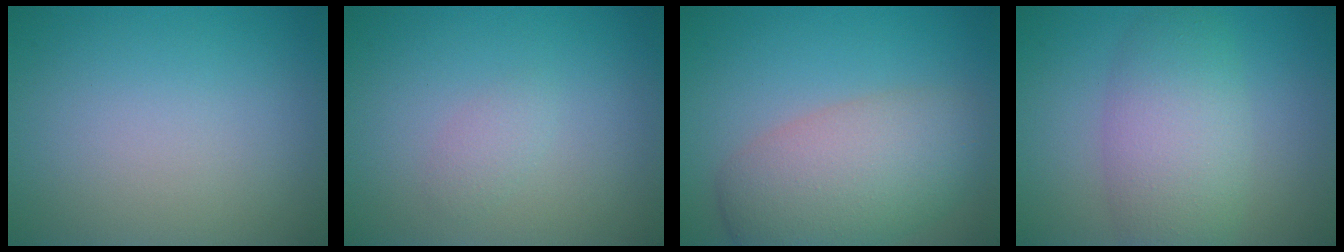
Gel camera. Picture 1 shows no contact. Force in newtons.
{"total": 1.0, "press": 1.0, "slide": 0.1}
{"total": 7.0, "press": 7.0, "slide": 0.2}
{"total": 5.8, "press": 5.8, "slide": 0.3}